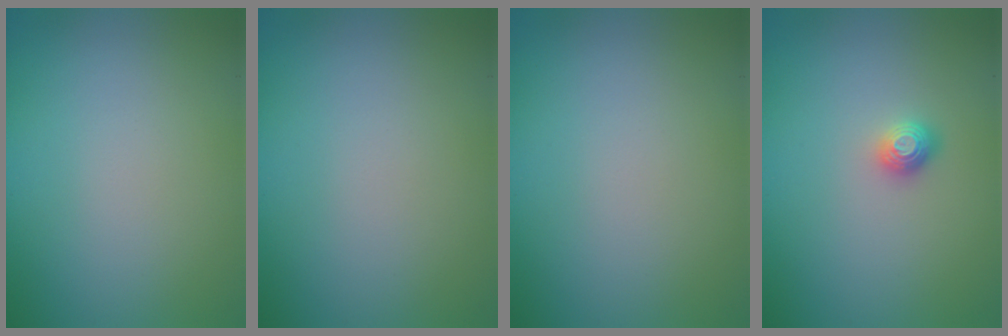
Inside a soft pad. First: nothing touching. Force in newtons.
{"total": 0.0}
{"total": 0.0}
{"total": 1.2, "press": 1.0, "slide": 0.5}